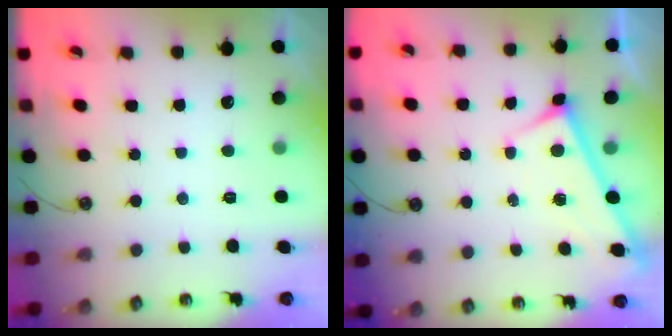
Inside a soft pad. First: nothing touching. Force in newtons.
{"total": 3.3, "press": 3.3, "slide": 0.3}